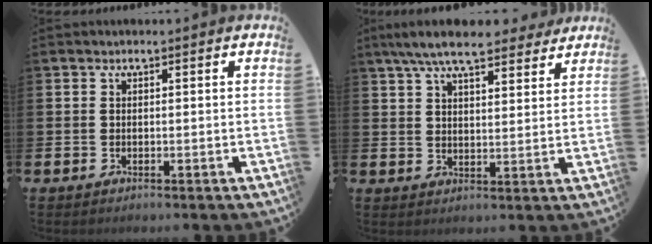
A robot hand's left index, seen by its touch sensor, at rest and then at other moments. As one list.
[{"total": 8.3, "force": [7.4, 1.8, 3.3], "torque": [-0.079, -0.026, 0.134]}]